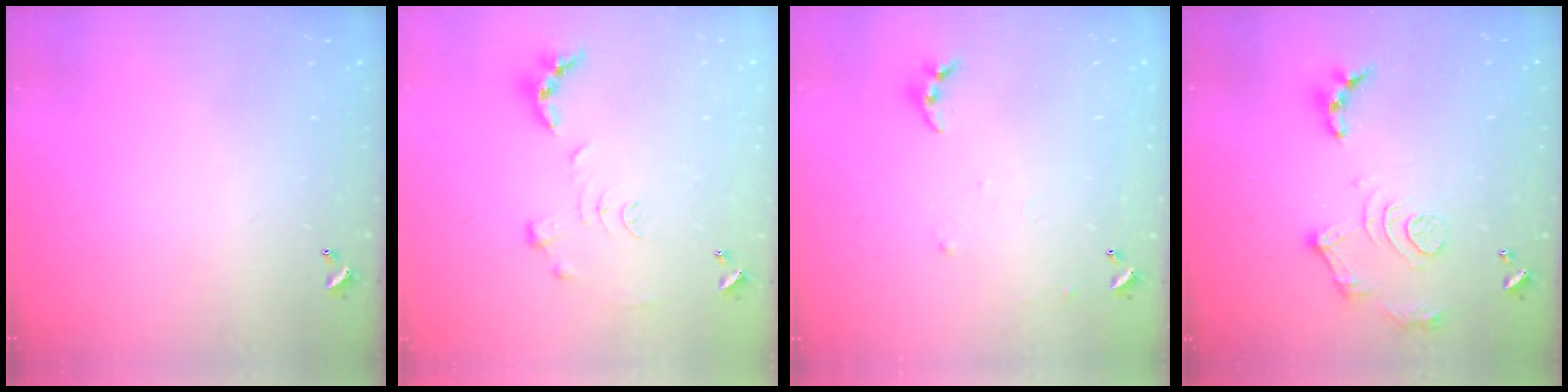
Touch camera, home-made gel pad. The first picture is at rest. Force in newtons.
{"total": 1.1, "press": 1.0, "slide": 0.4}
{"total": 5.7, "press": 5.6, "slide": 0.6}
{"total": 11.8, "press": 11.7, "slide": 0.8}